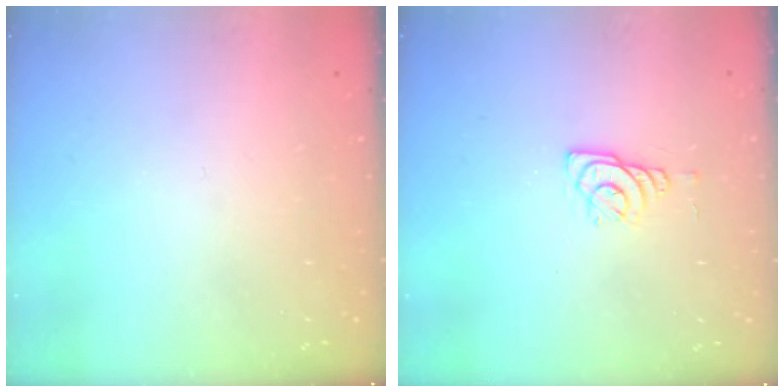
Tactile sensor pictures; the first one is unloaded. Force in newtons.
{"total": 6.0, "press": 6.0, "slide": 0.5}